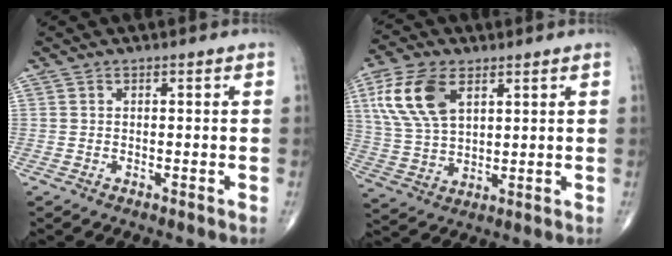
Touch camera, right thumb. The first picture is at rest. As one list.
[{"total": 12.8, "force": [5.1, 7.2, 9.3], "torque": [-0.188, -0.007, 0.105]}]